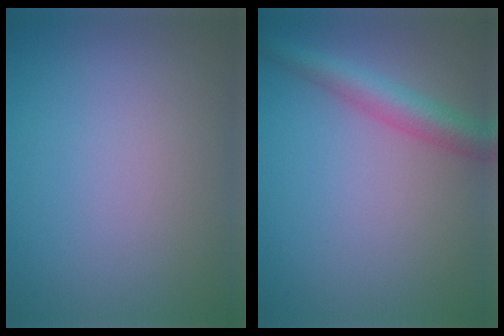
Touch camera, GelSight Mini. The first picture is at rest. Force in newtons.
{"total": 3.9, "press": 3.9, "slide": 0.1}